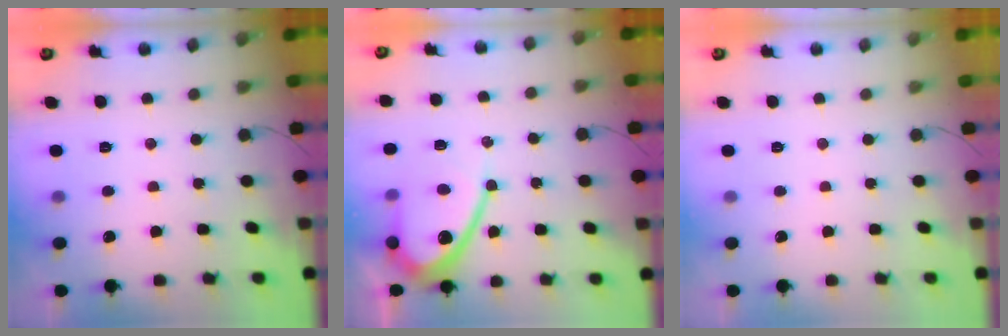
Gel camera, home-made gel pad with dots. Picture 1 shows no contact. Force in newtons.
{"total": 11.9, "press": 11.9, "slide": 0.8}
{"total": 0.0}